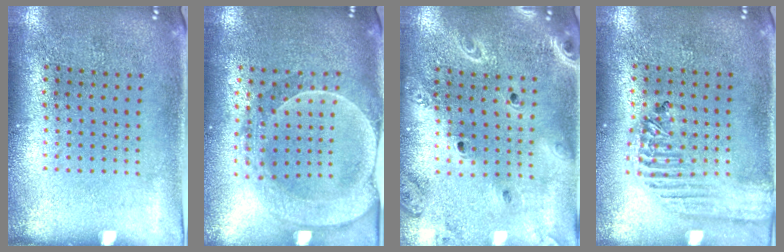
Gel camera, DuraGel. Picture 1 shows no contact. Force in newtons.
{"total": 2.3, "press": 2.1, "slide": 0.9}
{"total": 2.0, "press": 1.8, "slide": 0.9}
{"total": 1.8, "press": 1.7, "slide": 0.6}